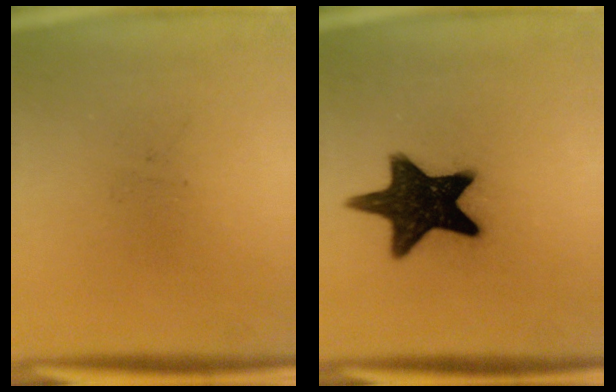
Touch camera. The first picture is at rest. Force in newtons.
{"total": 16.1}